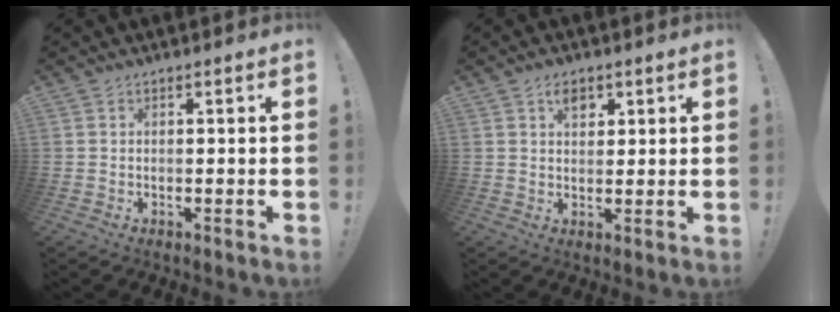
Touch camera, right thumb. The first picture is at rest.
{"total": 4.7, "force": [2.6, 3.1, 2.4], "torque": [-0.023, -0.007, 0.043]}